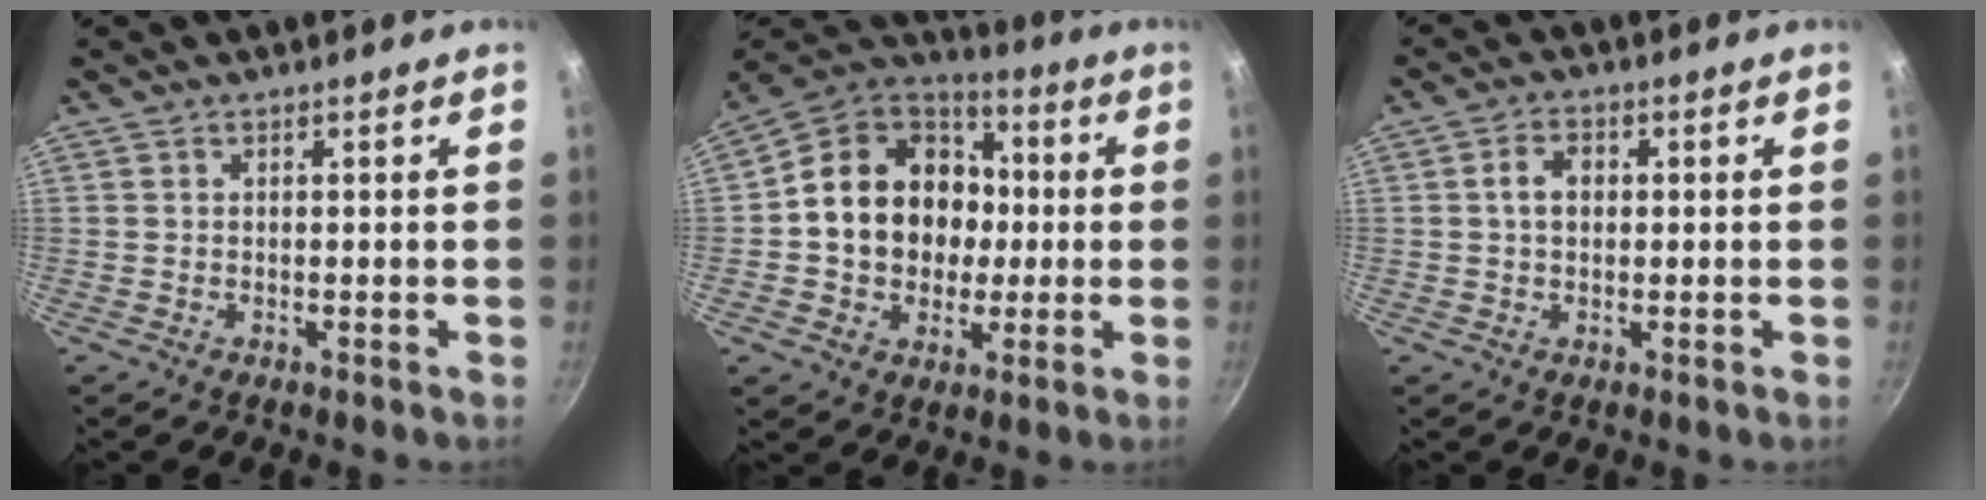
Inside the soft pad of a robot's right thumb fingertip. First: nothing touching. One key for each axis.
{"total": 19.9, "fx": 0.4, "fy": 16.5, "fz": 11.2, "tx": -0.159, "ty": 0.035, "tz": 0.000}
{"total": 4.1, "fx": 0.4, "fy": 3.0, "fz": 2.8, "tx": -0.034, "ty": 0.011, "tz": 0.002}